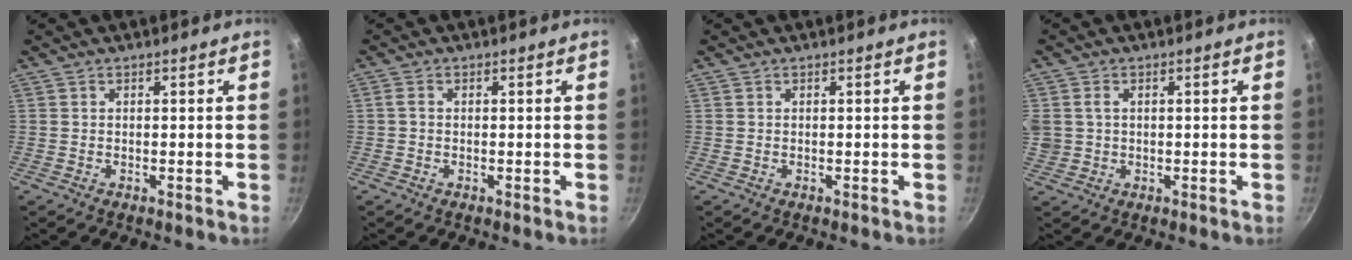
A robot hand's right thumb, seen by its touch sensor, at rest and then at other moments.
{"total": 1.1, "force": [-0.1, 0.8, 0.7], "torque": [-0.014, 0.005, -0.003]}
{"total": 0.0}
{"total": 5.3, "force": [1.0, 4.3, 2.8], "torque": [-0.052, 0.005, 0.025]}